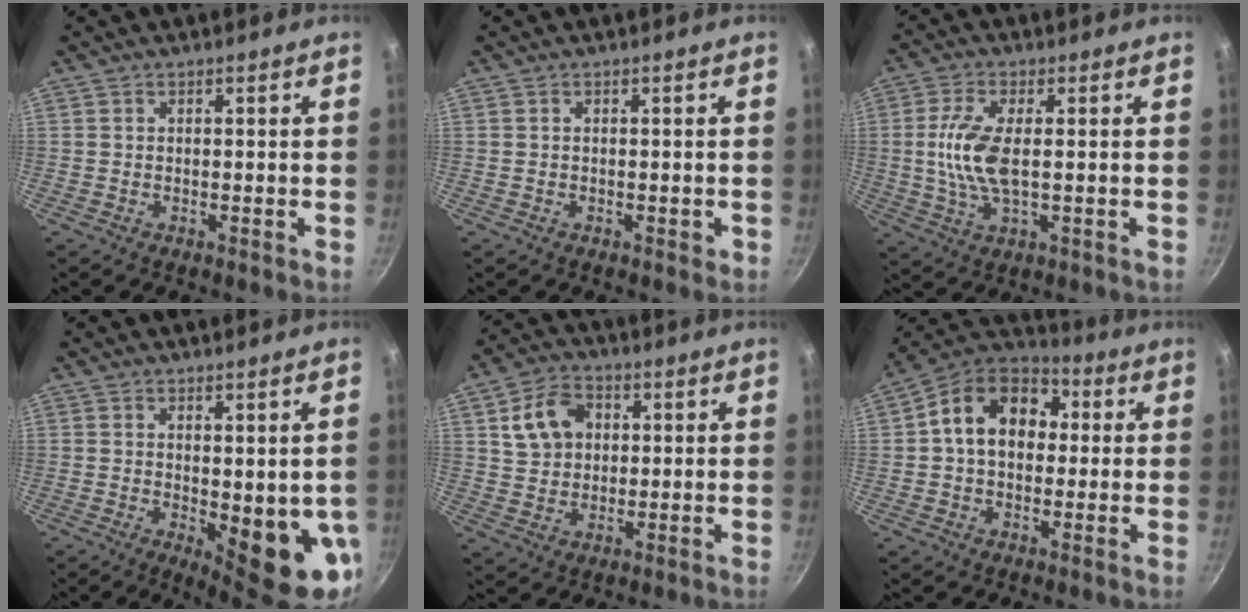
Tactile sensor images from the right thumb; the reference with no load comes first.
{"total": 0.8, "force": [-0.2, 0.5, 0.6], "torque": [-0.005, 0.003, -0.003]}
{"total": 9.0, "force": [0.3, 3.7, 8.2], "torque": [-0.176, 0.000, 0.004]}
{"total": 11.8, "force": [-1.2, 4.0, 11.1], "torque": [-0.122, -0.020, -0.002]}
{"total": 9.6, "force": [2.5, 7.5, 5.4], "torque": [-0.076, 0.010, 0.039]}
{"total": 14.9, "force": [2.1, 10.9, 9.9], "torque": [-0.125, 0.033, 0.013]}